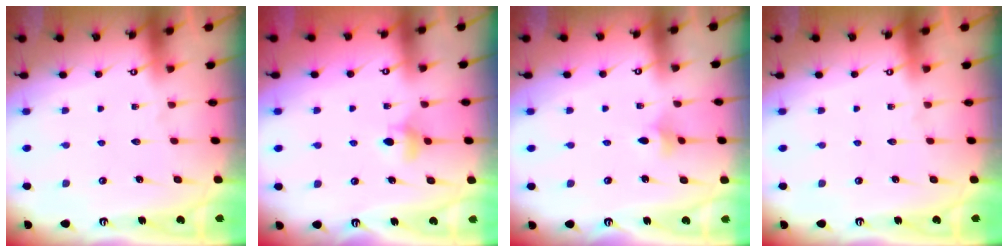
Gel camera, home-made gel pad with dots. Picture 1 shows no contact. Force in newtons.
{"total": 4.7, "press": 4.7, "slide": 0.7}
{"total": 2.9, "press": 2.8, "slide": 0.6}
{"total": 0.0}